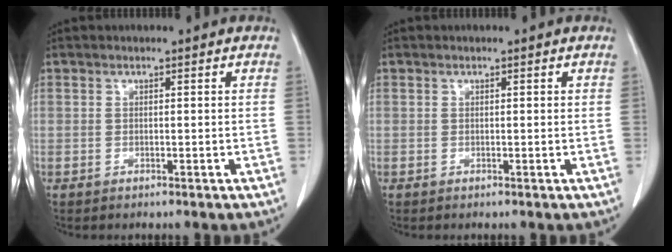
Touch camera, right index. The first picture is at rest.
{"total": 0.0}